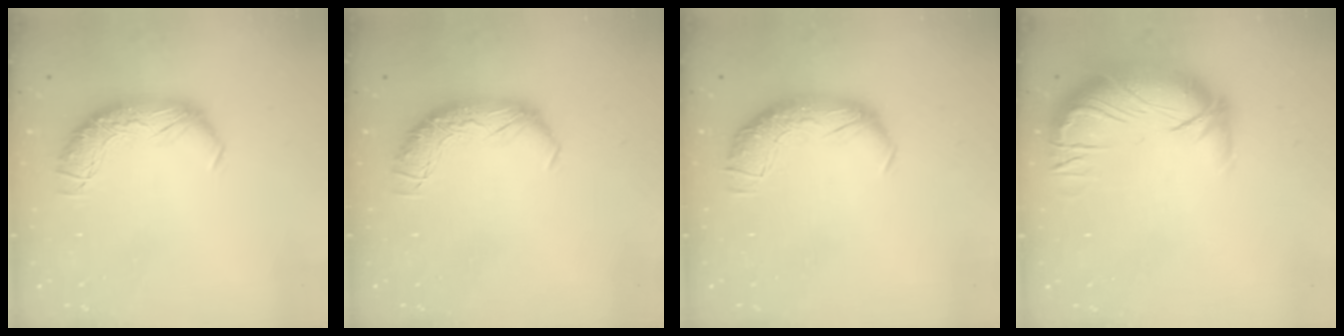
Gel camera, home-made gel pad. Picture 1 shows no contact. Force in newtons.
{"total": 0.0}
{"total": 1.8, "press": 0.7, "slide": 1.6}
{"total": 2.8, "press": 0.4, "slide": 2.8}